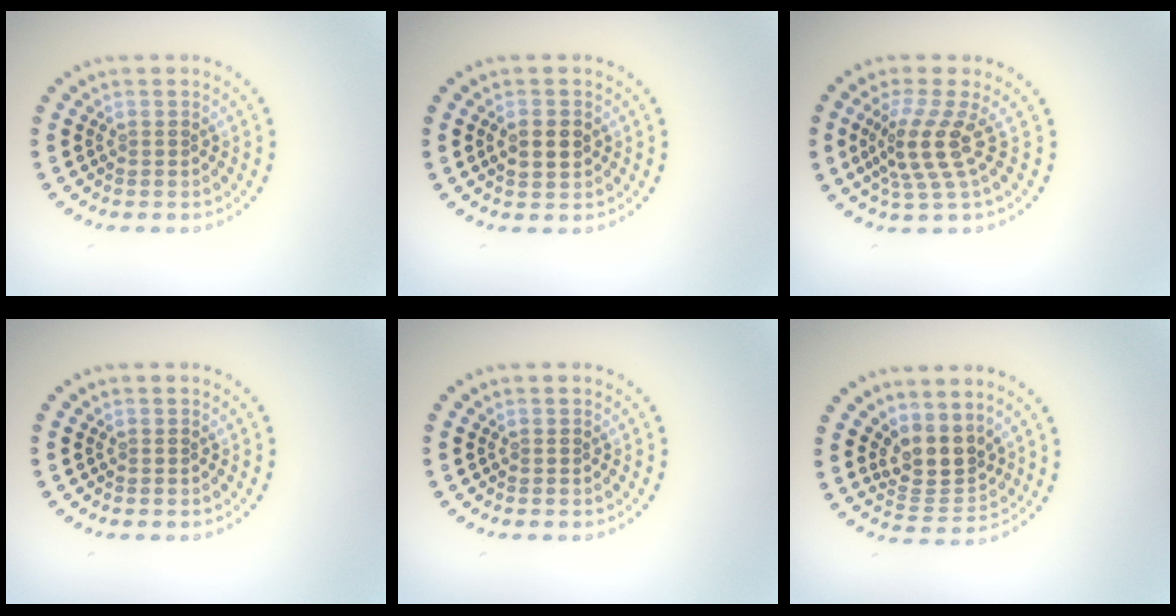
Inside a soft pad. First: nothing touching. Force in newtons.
{"total": 2.3, "press": 2.3, "slide": 0.2}
{"total": 3.8, "press": 2.9, "slide": 2.6}
{"total": 0.0}
{"total": 0.0}
{"total": 3.5, "press": 2.6, "slide": 2.3}